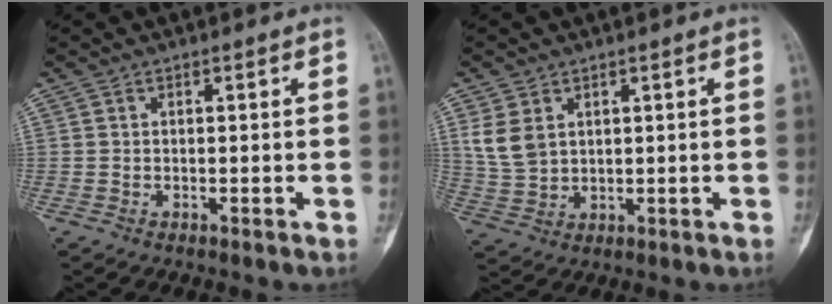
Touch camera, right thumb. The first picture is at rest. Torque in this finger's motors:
{"motor_torque": [-0.01, 0.01, 0.17, -0.12, 0.01]}